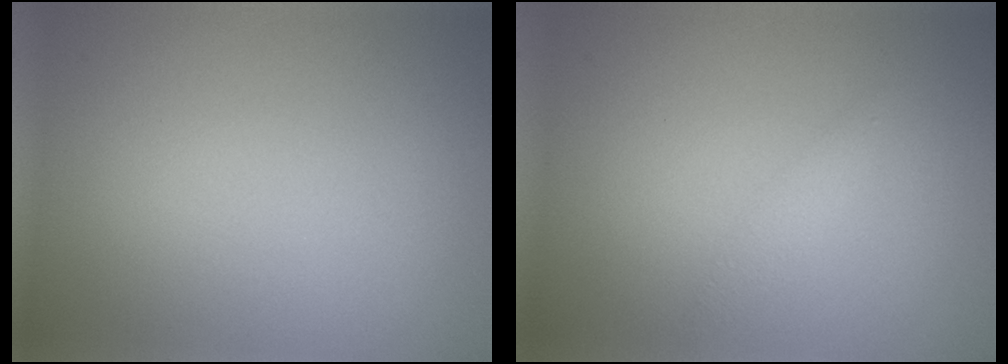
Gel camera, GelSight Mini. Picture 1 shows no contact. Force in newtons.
{"total": 1.2, "press": 1.2, "slide": 0.0}